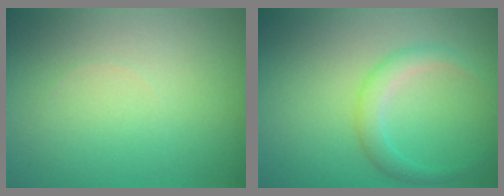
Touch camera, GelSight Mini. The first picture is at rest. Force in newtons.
{"total": 2.0, "press": 2.0, "slide": 0.1}